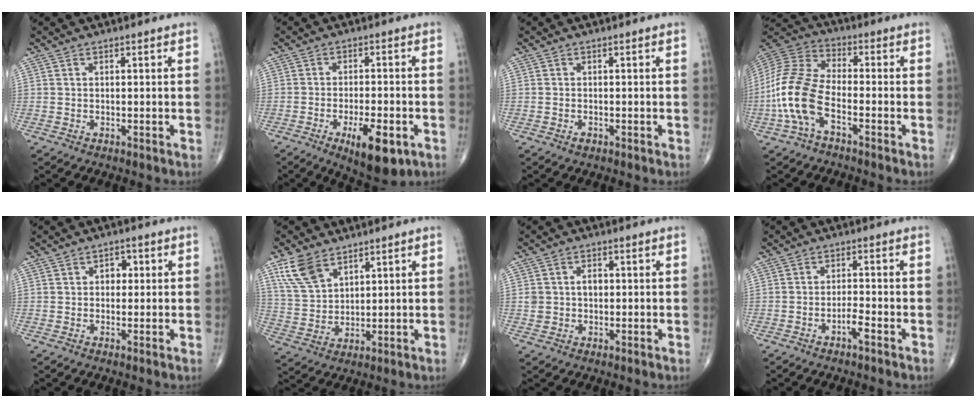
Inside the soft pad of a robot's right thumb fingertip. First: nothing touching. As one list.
[{"total": 10.4, "force": [-4.4, 3.7, 8.6], "torque": [-0.126, 0.003, -0.059]}, {"total": 0.8, "force": [-0.4, 0.4, 0.5], "torque": [-0.008, 0.000, -0.008]}, {"total": 13.8, "force": [-4.6, 6.6, 11.3], "torque": [-0.251, 0.032, -0.097]}, {"total": 2.5, "force": [0.5, 1.9, 1.5], "torque": [-0.004, 0.003, 0.002]}, {"total": 8.6, "force": [5.5, 4.6, 4.7], "torque": [-0.087, -0.018, 0.119]}, {"total": 3.5, "force": [0.4, 2.7, 2.2], "torque": [-0.028, 0.005, 0.007]}, {"total": 2.5, "force": [-1.5, 0.3, 1.9], "torque": [-0.037, 0.009, -0.030]}]